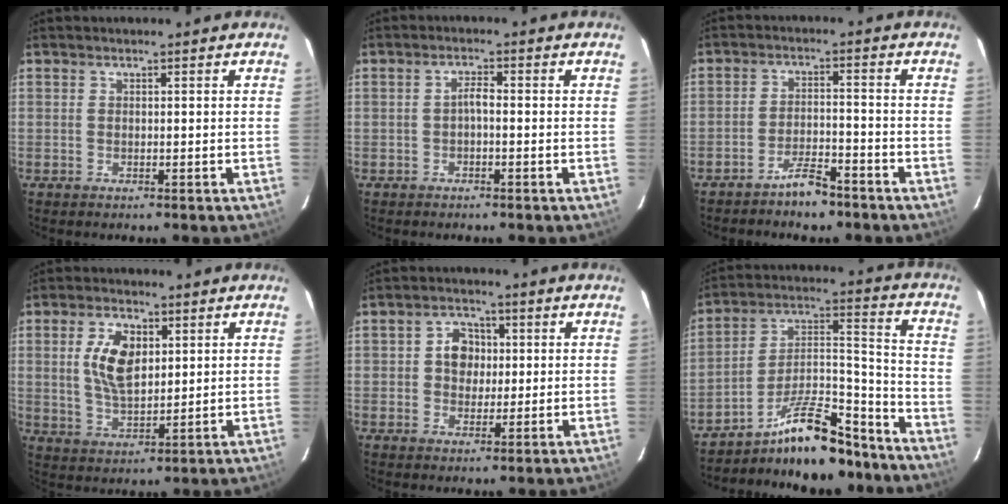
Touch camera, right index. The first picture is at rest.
{"total": 1.7, "force": [-0.6, 0.5, 1.5], "torque": [-0.031, 0.007, -0.012]}
{"total": 5.1, "force": [-4.4, 1.3, 2.3], "torque": [-0.057, 0.008, -0.072]}
{"total": 8.9, "force": [2.4, 4.8, 7.1], "torque": [-0.137, 0.007, 0.050]}
{"total": 5.3, "force": [0.6, 4.6, 2.5], "torque": [-0.042, 0.017, 0.011]}
{"total": 15.7, "force": [-13.0, 4.5, 7.6], "torque": [-0.134, 0.040, -0.203]}